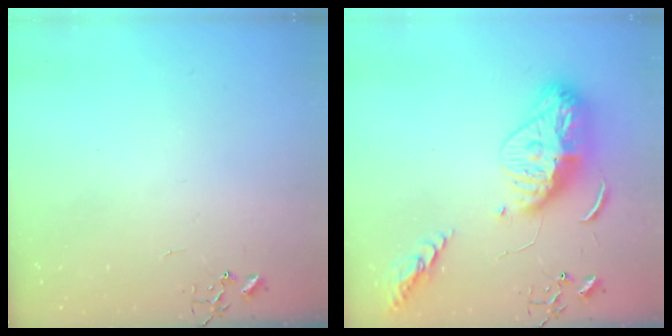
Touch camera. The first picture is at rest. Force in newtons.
{"total": 16.9, "press": 16.8, "slide": 1.6}